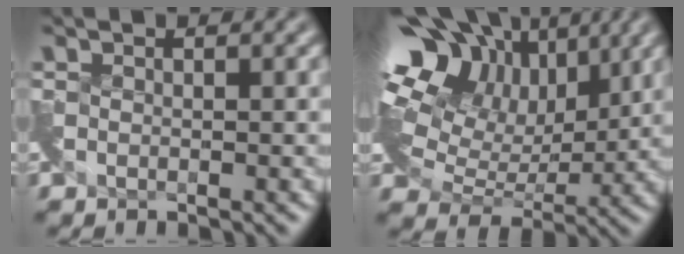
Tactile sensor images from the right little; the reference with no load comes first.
{"total": 13.9, "force": [8.1, 8.3, 7.8], "torque": [-0.175, 0.054, 0.141]}